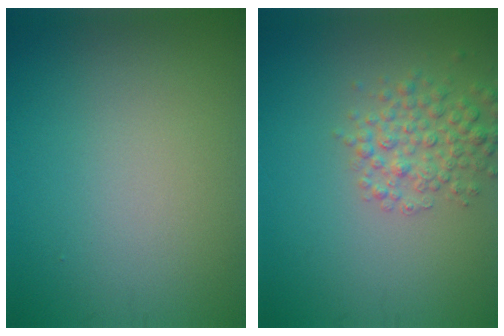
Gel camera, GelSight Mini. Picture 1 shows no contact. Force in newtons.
{"total": 3.4, "press": 3.4, "slide": 0.1}